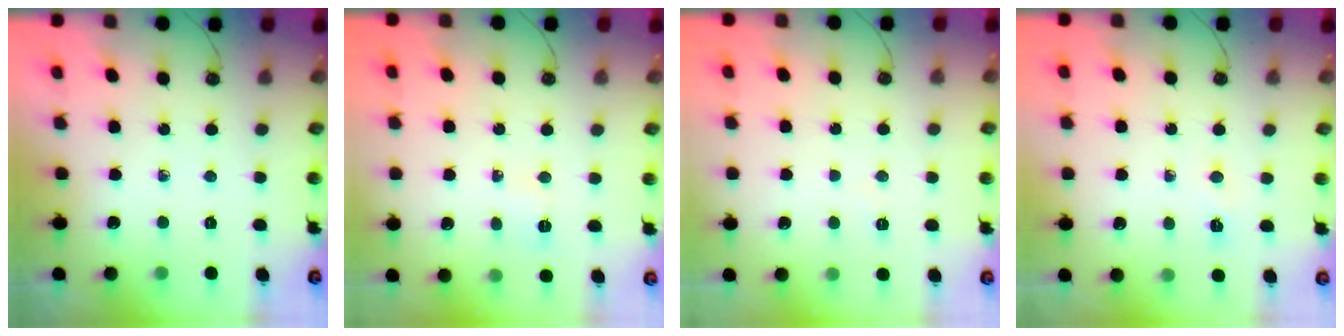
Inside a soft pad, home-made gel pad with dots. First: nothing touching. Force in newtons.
{"total": 2.8, "press": 2.7, "slide": 0.8}
{"total": 9.9, "press": 3.3, "slide": 9.3}
{"total": 3.1, "press": 2.8, "slide": 1.3}